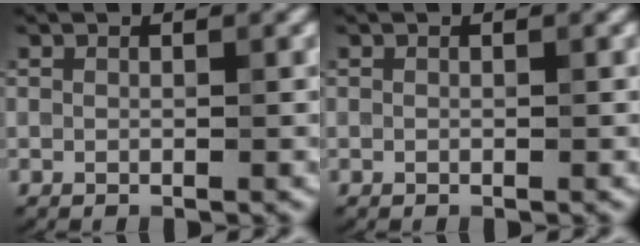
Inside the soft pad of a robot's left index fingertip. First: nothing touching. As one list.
[{"total": 0.0}]